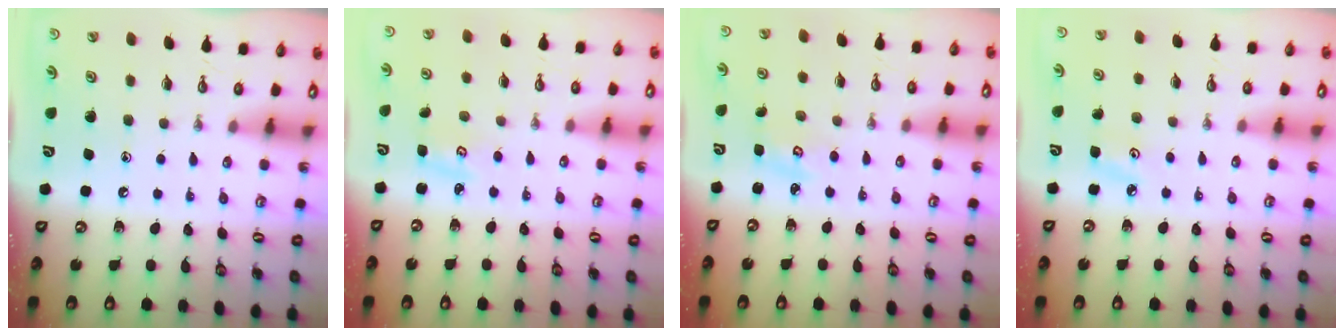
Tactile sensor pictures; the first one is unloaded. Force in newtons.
{"total": 2.6, "press": 2.6, "slide": 0.2}
{"total": 2.7, "press": 2.7, "slide": 0.3}
{"total": 4.7, "press": 4.7, "slide": 0.6}